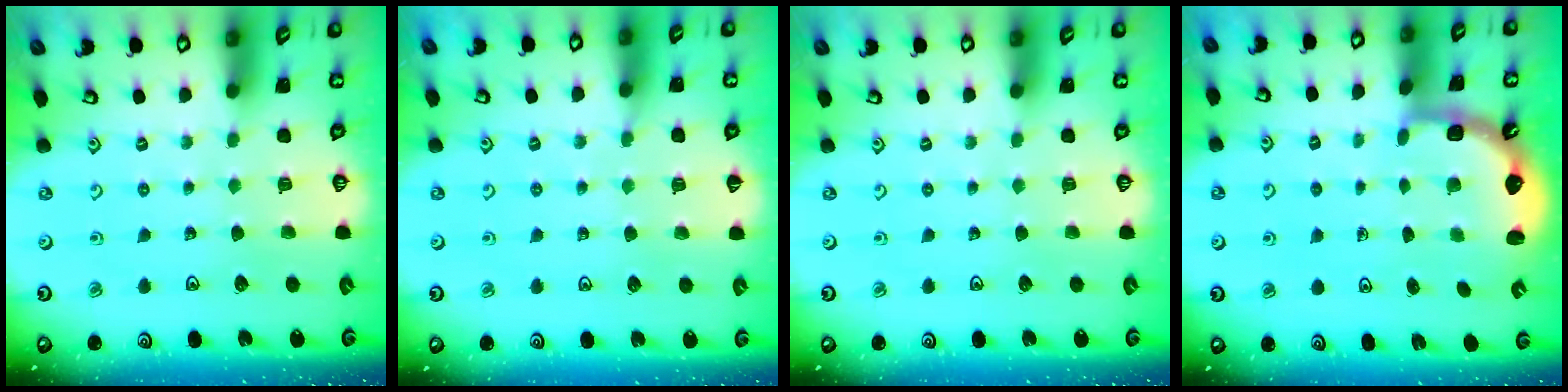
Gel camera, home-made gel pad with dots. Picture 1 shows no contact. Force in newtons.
{"total": 3.6, "press": 3.5, "slide": 0.6}
{"total": 0.0}
{"total": 2.6, "press": 2.3, "slide": 1.3}